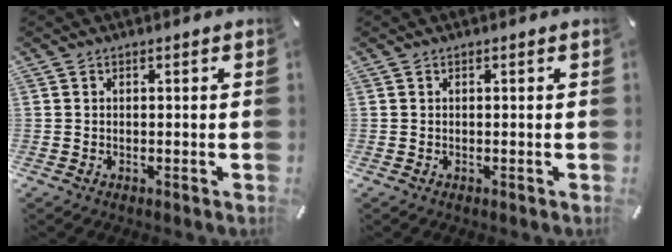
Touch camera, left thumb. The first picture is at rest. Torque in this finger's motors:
{"motor_torque": [0.00, 0.00, 0.01, -0.03, 0.00]}